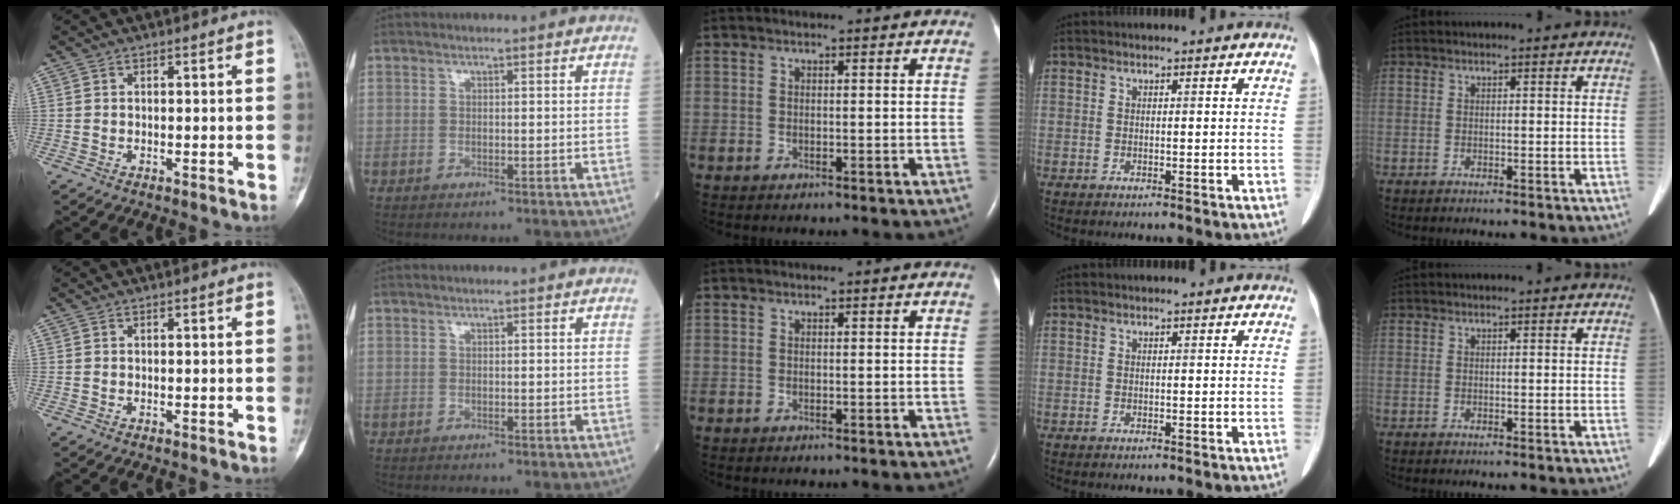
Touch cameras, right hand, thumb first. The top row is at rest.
{}